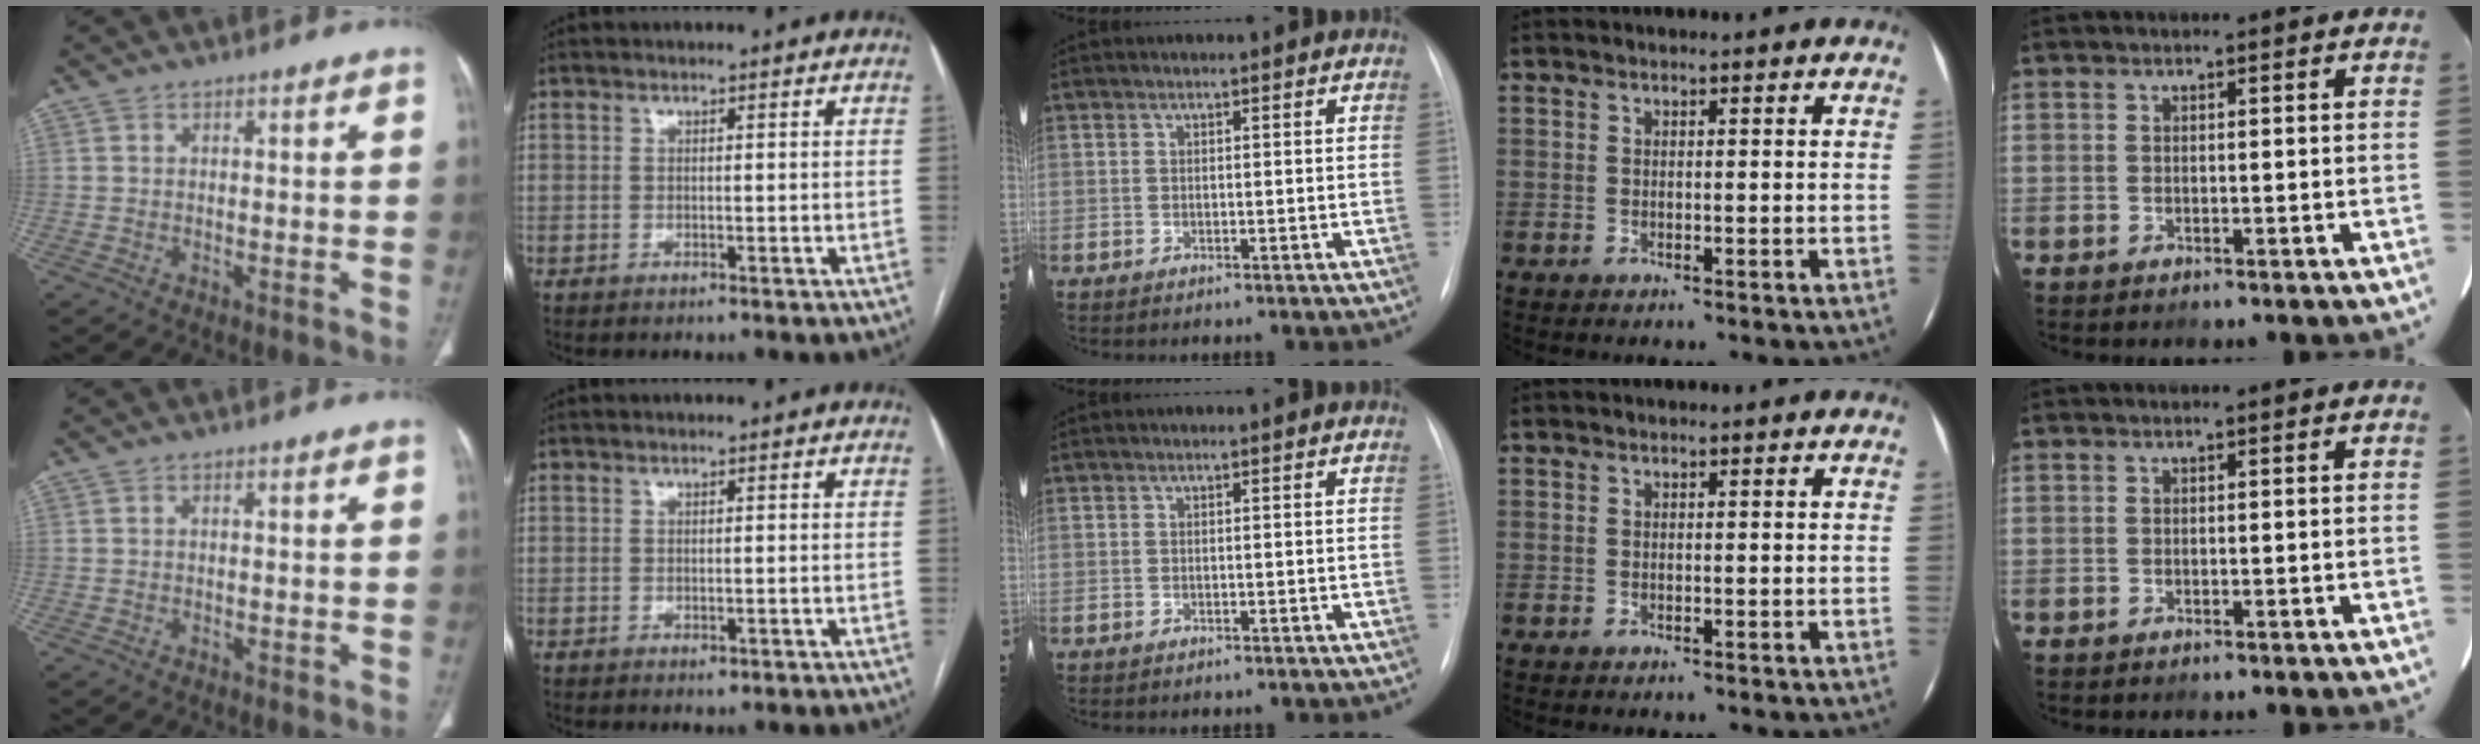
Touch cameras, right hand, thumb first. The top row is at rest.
{"thumb": {"total": 0.6, "force": [-0.2, 0.3, 0.5], "torque": [-0.007, -0.002, -0.001]}, "index": {"total": 0.6, "force": [-0.2, 0.4, 0.4], "torque": [-0.003, 0.000, 0.000]}}